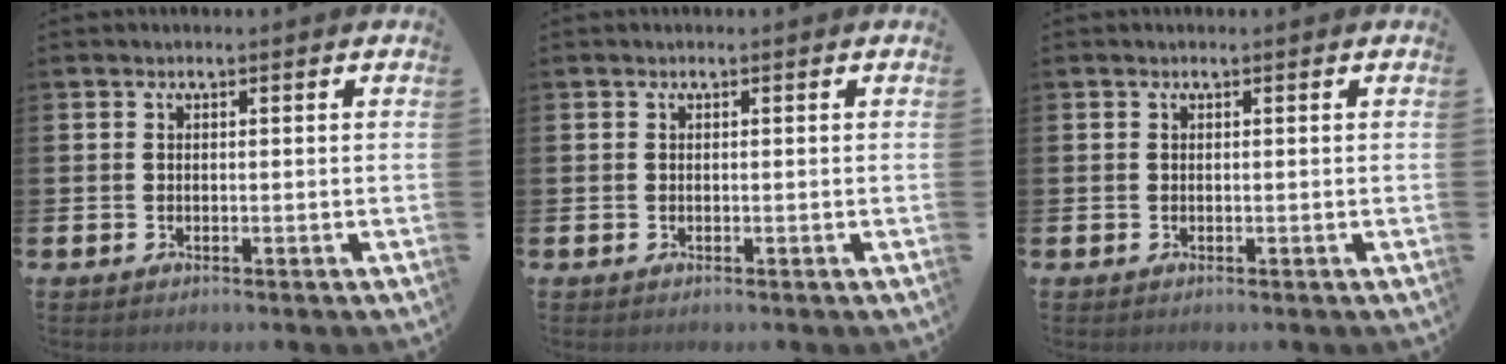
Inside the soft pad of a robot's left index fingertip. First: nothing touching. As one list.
[{"total": 0.0}, {"total": 0.0}]